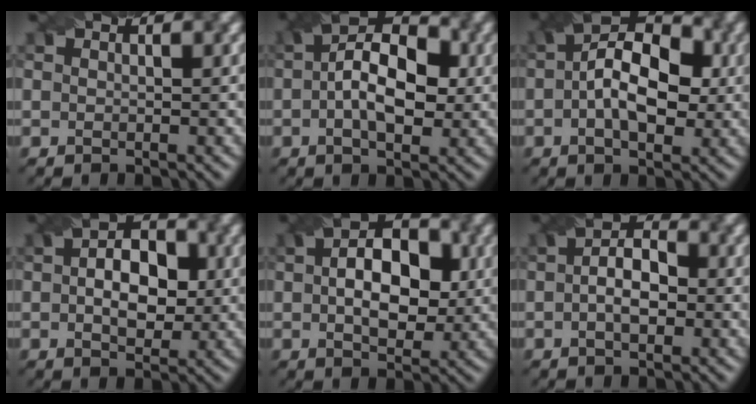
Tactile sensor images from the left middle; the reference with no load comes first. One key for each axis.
{"total": 7.1, "fx": -0.2, "fy": 4.2, "fz": 5.8, "tx": -0.083, "ty": 0.017, "tz": 0.002}
{"total": 7.9, "fx": -0.2, "fy": 4.6, "fz": 6.4, "tx": -0.087, "ty": 0.020, "tz": 0.002}
{"total": 5.5, "fx": -0.3, "fy": 3.8, "fz": 4.0, "tx": -0.048, "ty": 0.010, "tz": 0.005}
{"total": 7.0, "fx": 0.1, "fy": 4.6, "fz": 5.3, "tx": -0.068, "ty": 0.012, "tz": 0.010}
{"total": 3.5, "fx": -1.0, "fy": 2.2, "fz": 2.6, "tx": -0.028, "ty": 0.007, "tz": -0.006}